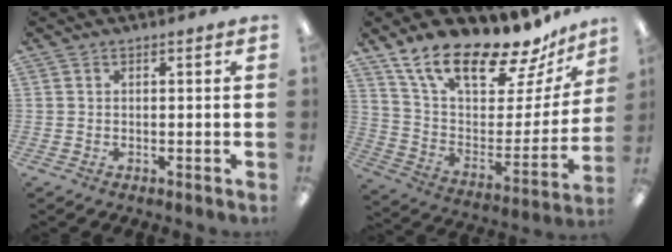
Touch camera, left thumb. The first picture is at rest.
{"total": 21.0, "force": [16.9, 6.6, 10.6], "torque": [-0.185, -0.123, 0.293]}